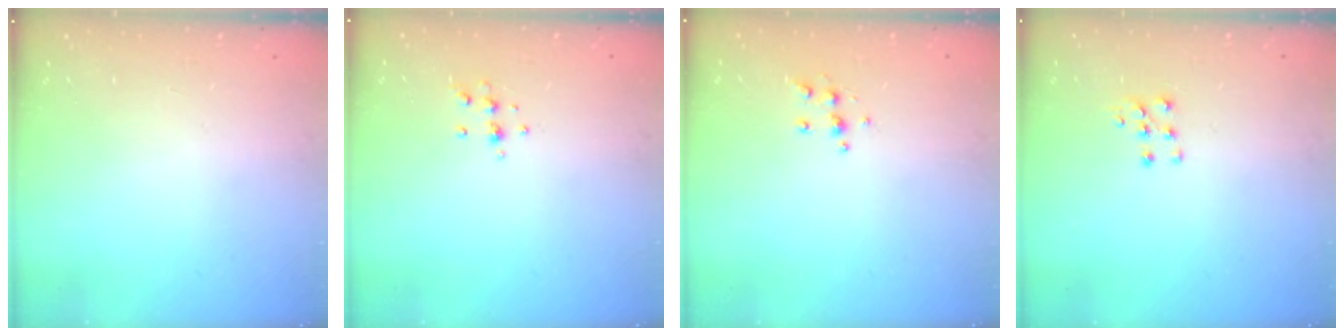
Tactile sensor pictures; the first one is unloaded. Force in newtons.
{"total": 6.2, "press": 6.1, "slide": 0.8}
{"total": 6.7, "press": 6.7, "slide": 0.8}
{"total": 5.6, "press": 5.6, "slide": 0.5}